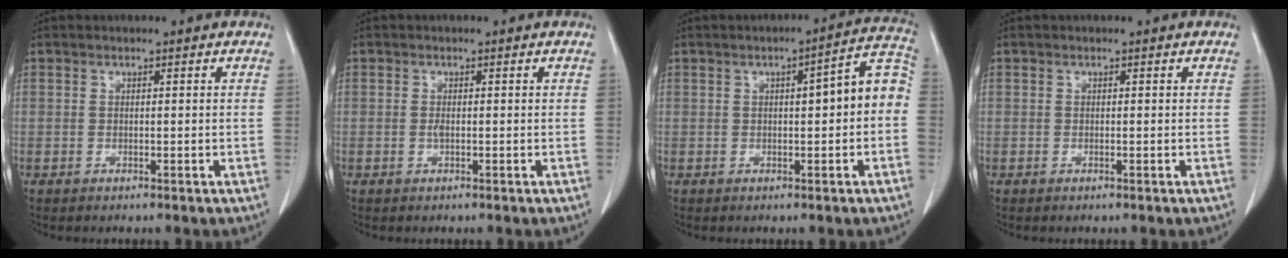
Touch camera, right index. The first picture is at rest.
{"total": 0.7, "force": [-0.1, 0.2, 0.6], "torque": [-0.016, -0.001, -0.002]}
{"total": 7.5, "force": [0.0, 1.4, 7.3], "torque": [-0.092, 0.031, -0.004]}
{"total": 0.0}